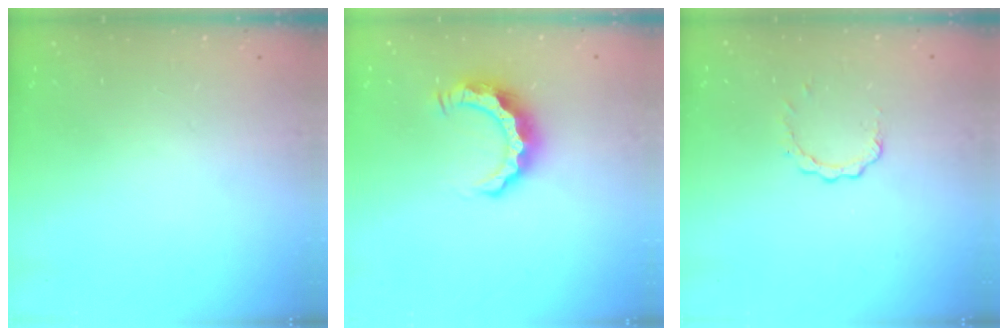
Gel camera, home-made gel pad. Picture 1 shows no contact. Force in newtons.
{"total": 8.4, "press": 8.4, "slide": 0.5}
{"total": 2.8, "press": 2.8, "slide": 0.3}